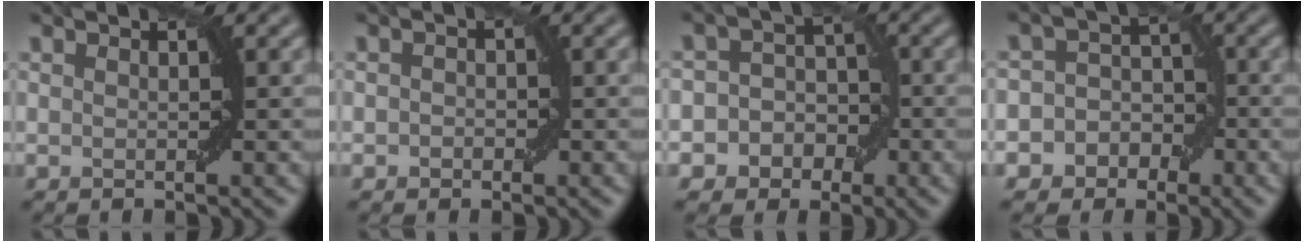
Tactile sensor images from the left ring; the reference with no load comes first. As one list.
[{"total": 1.1, "force": [-0.3, 0.9, 0.5], "torque": [-0.004, 0.000, -0.007]}, {"total": 6.1, "force": [-2.0, 5.5, 1.5], "torque": [-0.004, 0.022, -0.056]}, {"total": 6.0, "force": [-2.3, 5.4, 1.2], "torque": [0.001, 0.023, -0.061]}]